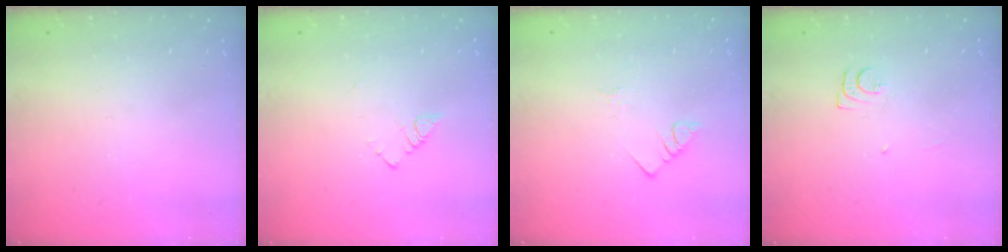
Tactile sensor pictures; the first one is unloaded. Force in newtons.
{"total": 2.7, "press": 2.7, "slide": 0.4}
{"total": 2.8, "press": 2.8, "slide": 0.4}
{"total": 5.9, "press": 5.9, "slide": 0.5}